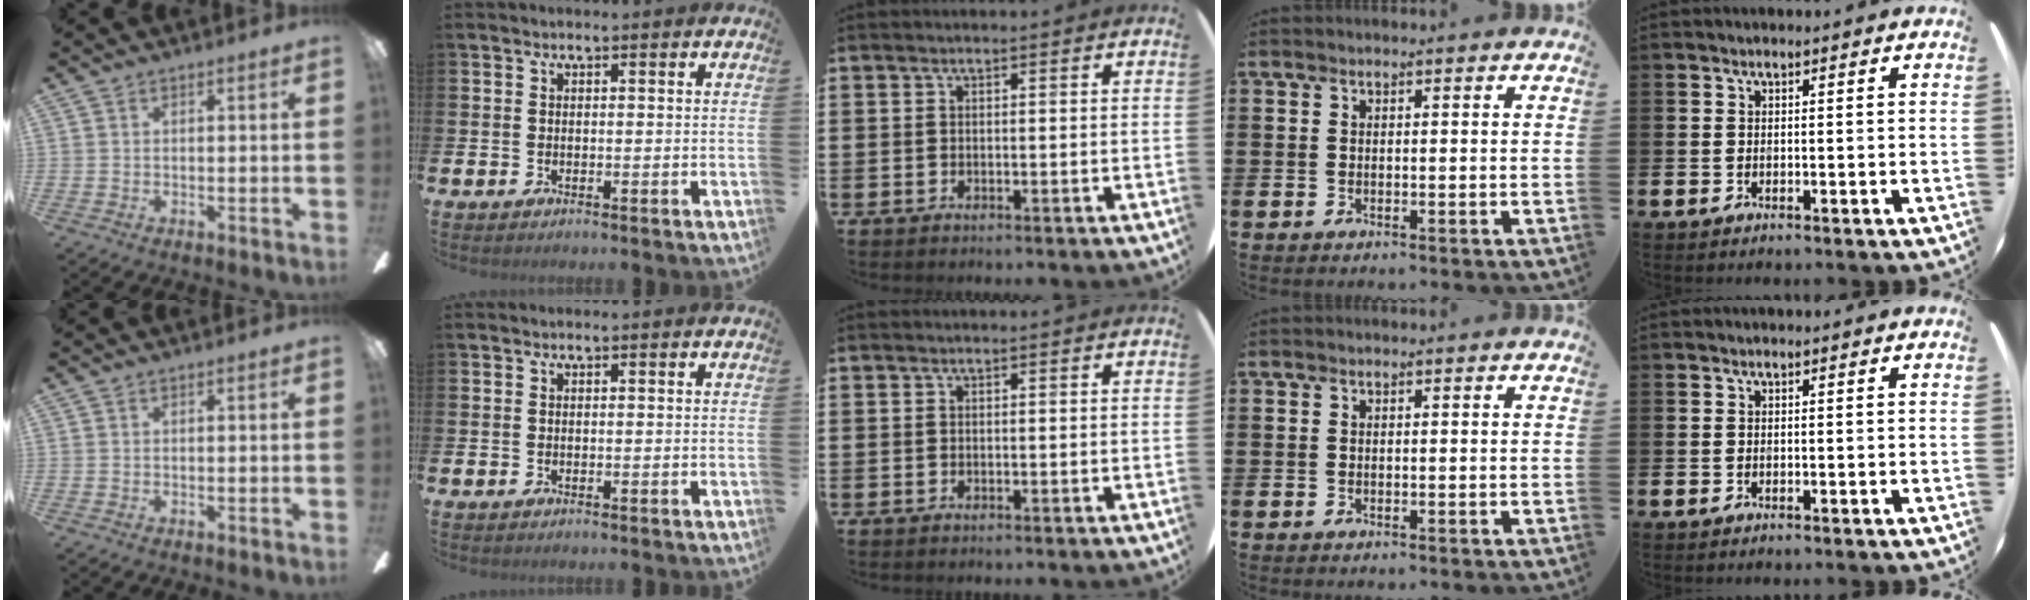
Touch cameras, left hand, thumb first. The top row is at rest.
{}